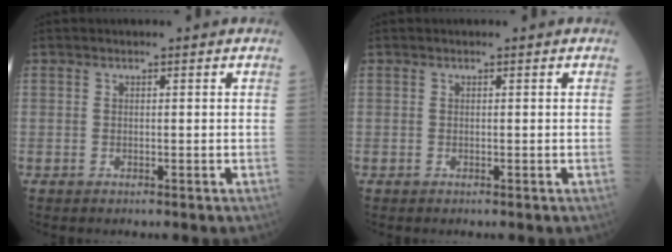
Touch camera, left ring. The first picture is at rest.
{"total": 0.0}